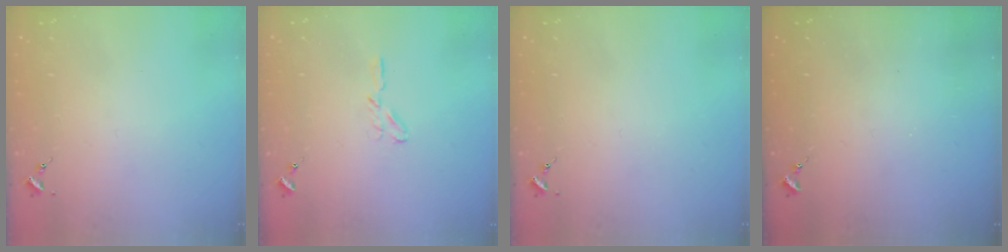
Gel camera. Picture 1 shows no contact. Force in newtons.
{"total": 3.8, "press": 3.8, "slide": 0.3}
{"total": 0.0}
{"total": 0.0}